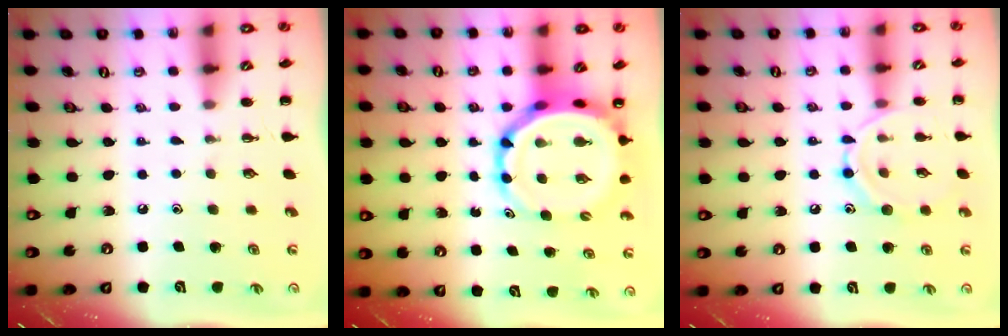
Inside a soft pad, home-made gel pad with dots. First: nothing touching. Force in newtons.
{"total": 8.2, "press": 7.8, "slide": 2.4}
{"total": 10.0, "press": 10.0, "slide": 0.5}